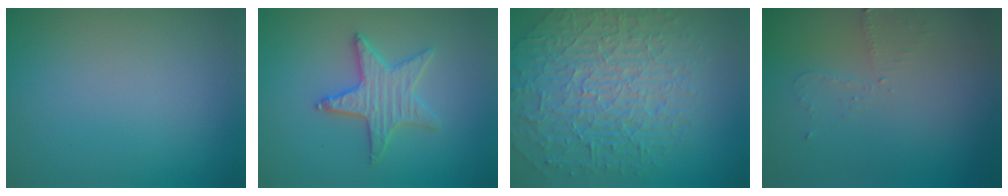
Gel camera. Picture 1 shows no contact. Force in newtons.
{"total": 3.5, "press": 3.3, "slide": 1.0}
{"total": 10.1, "press": 6.6, "slide": 7.6}
{"total": 1.6, "press": 1.5, "slide": 0.2}